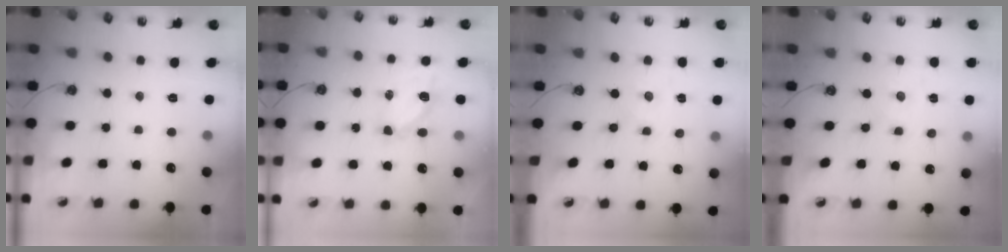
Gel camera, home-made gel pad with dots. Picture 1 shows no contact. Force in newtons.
{"total": 5.5, "press": 5.5, "slide": 0.3}
{"total": 0.0}
{"total": 0.0}